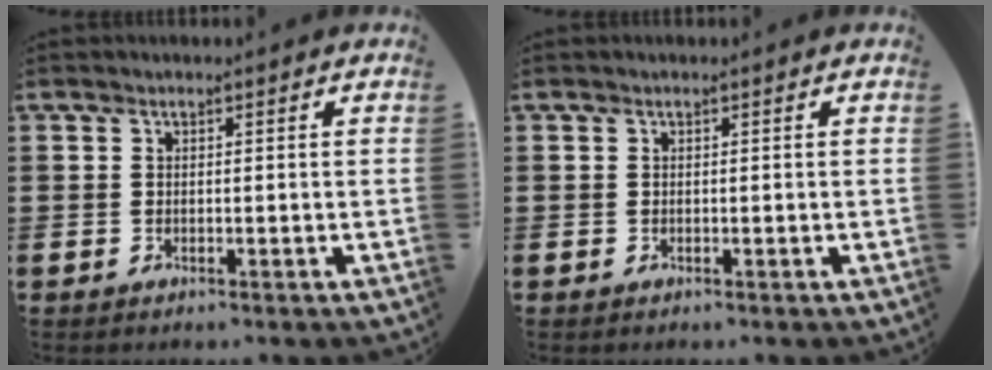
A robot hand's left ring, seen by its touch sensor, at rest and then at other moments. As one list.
[{"total": 0.0}]